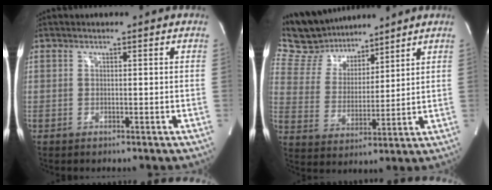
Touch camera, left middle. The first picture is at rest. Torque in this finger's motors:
{"motor_torque": [0.12, -0.41, 0.00, -0.05]}